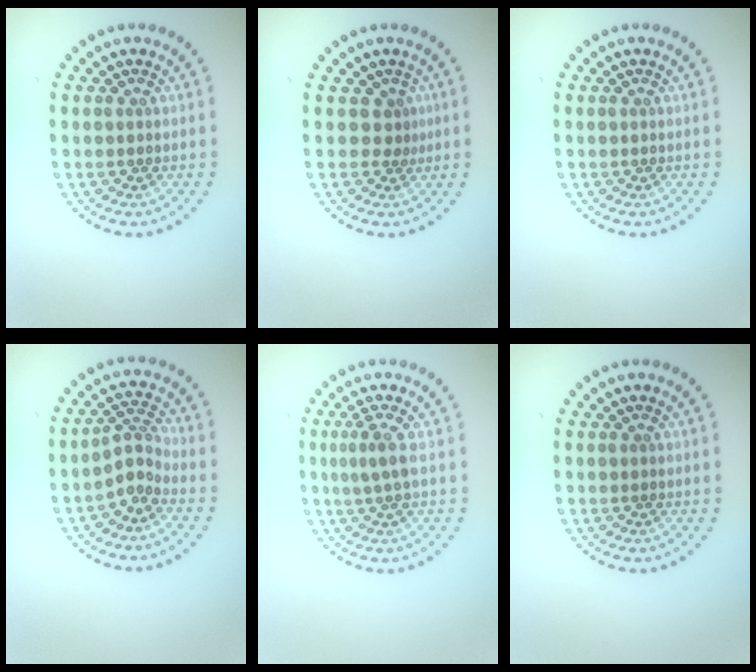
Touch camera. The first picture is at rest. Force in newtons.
{"total": 1.4, "press": 0.9, "slide": 1.1}
{"total": 0.0}
{"total": 2.2, "press": 1.5, "slide": 1.7}
{"total": 1.7, "press": 1.4, "slide": 1.0}
{"total": 0.0}